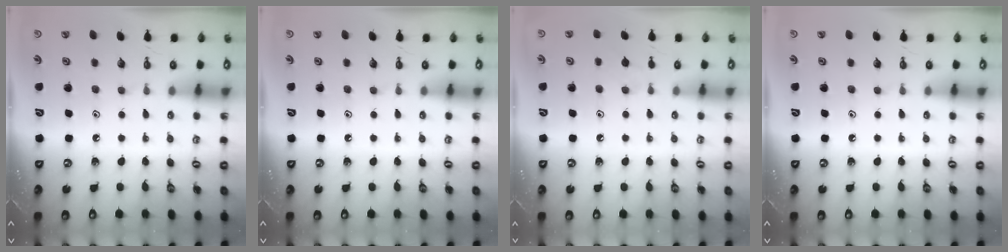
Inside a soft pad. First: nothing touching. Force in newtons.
{"total": 0.0}
{"total": 3.7, "press": 3.7, "slide": 0.7}
{"total": 0.0}